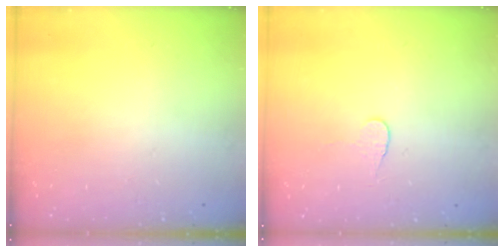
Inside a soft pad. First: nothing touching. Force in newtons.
{"total": 3.9, "press": 3.9, "slide": 0.4}